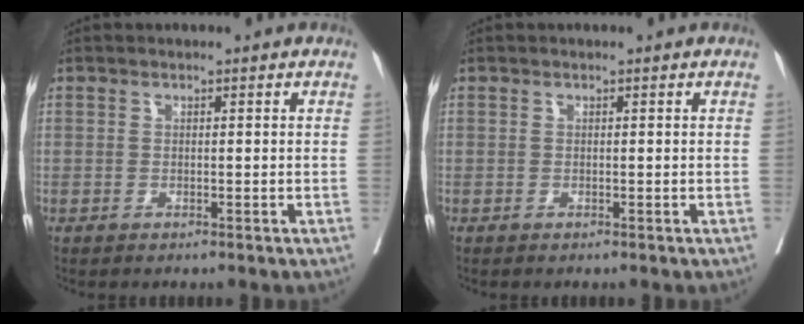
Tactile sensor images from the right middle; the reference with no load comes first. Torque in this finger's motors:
{"motor_torque": [0.09, -0.16, 0.00, 0.00]}